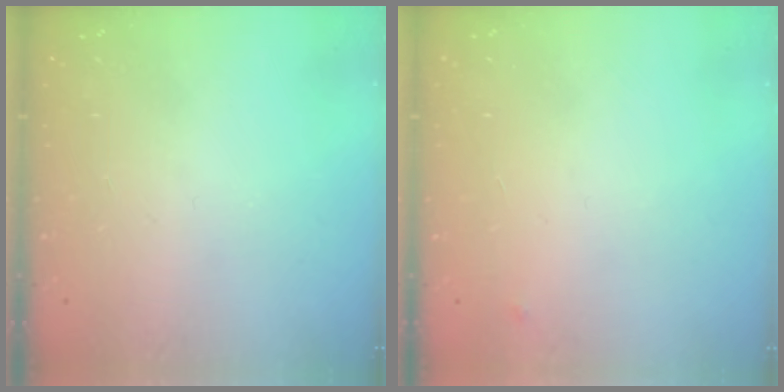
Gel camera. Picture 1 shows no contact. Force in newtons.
{"total": 2.5, "press": 2.4, "slide": 0.4}